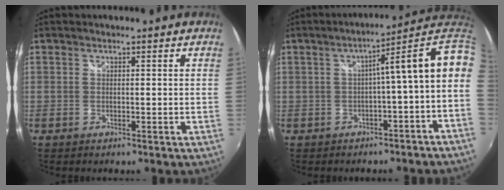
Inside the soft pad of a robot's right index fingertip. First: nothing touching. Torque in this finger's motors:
{"motor_torque": [1.56, -0.41, 0.67, 0.13]}